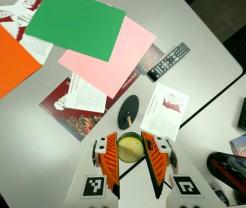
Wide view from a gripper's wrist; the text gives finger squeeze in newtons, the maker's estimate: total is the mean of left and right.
{"total": 10.0, "left": 10.2, "right": 9.7}